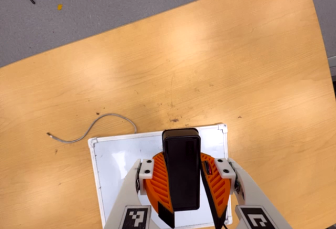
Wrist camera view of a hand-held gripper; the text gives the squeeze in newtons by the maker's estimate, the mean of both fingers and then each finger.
{"total": 9.9, "left": 9.8, "right": 10.0}